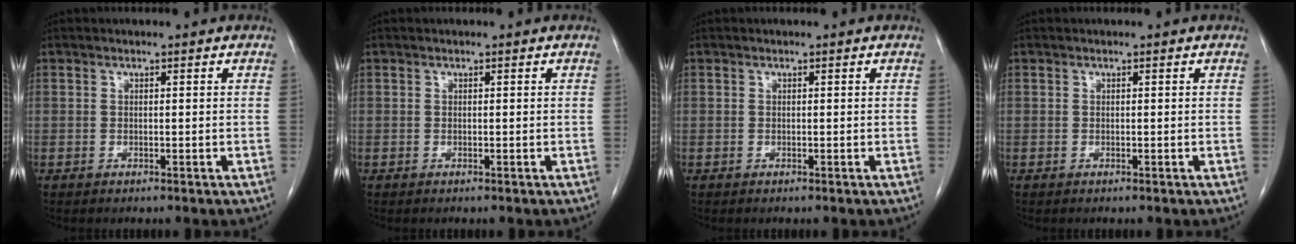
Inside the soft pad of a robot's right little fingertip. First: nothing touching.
{"total": 0.0}
{"total": 0.0}
{"total": 0.0}